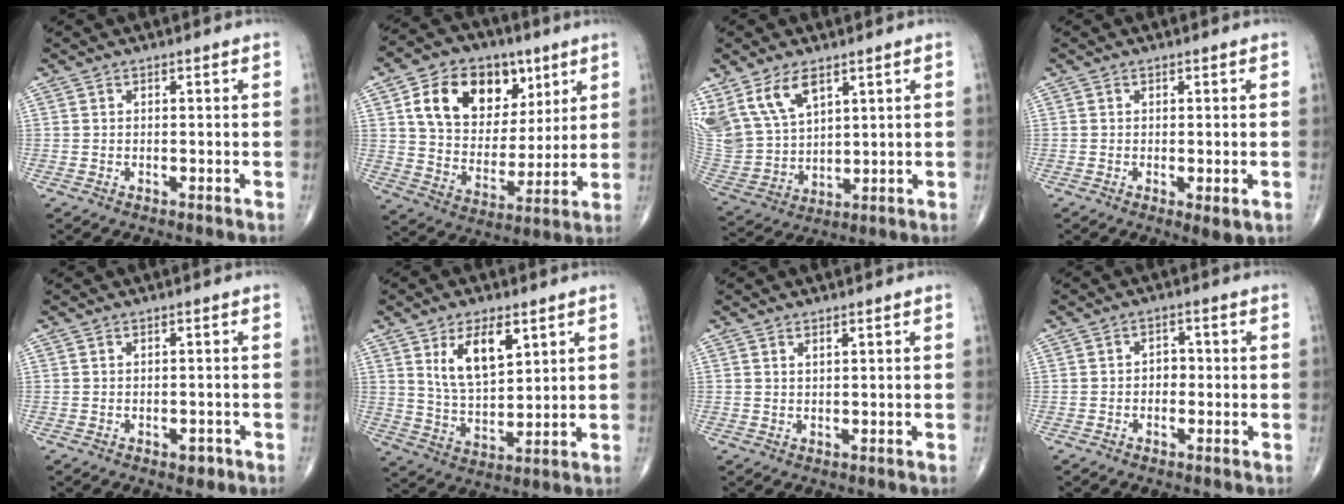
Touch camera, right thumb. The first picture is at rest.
{"total": 19.2, "force": [7.8, 13.4, 11.3], "torque": [-0.155, -0.016, 0.139]}
{"total": 14.7, "force": [8.3, 8.3, 8.8], "torque": [-0.178, -0.024, 0.182]}
{"total": 3.1, "force": [-0.8, 0.9, 2.9], "torque": [-0.045, -0.011, -0.010]}
{"total": 1.7, "force": [-0.8, 1.1, 1.1], "torque": [-0.004, 0.001, -0.008]}
{"total": 11.1, "force": [5.0, 5.4, 8.3], "torque": [-0.127, -0.028, 0.101]}
{"total": 1.0, "force": [0.7, 0.3, 0.6], "torque": [-0.010, -0.004, 0.015]}
{"total": 2.4, "force": [-0.3, 1.8, 1.6], "torque": [-0.007, 0.010, -0.010]}